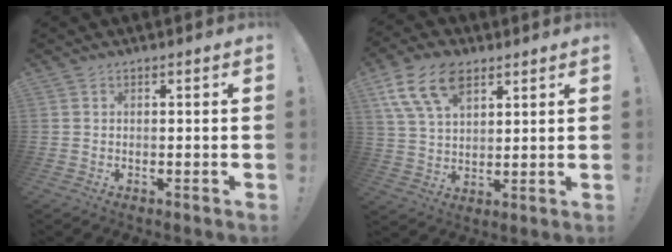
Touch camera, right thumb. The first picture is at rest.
{"total": 13.9, "force": [7.5, 8.2, 8.3], "torque": [-0.159, -0.023, 0.143]}